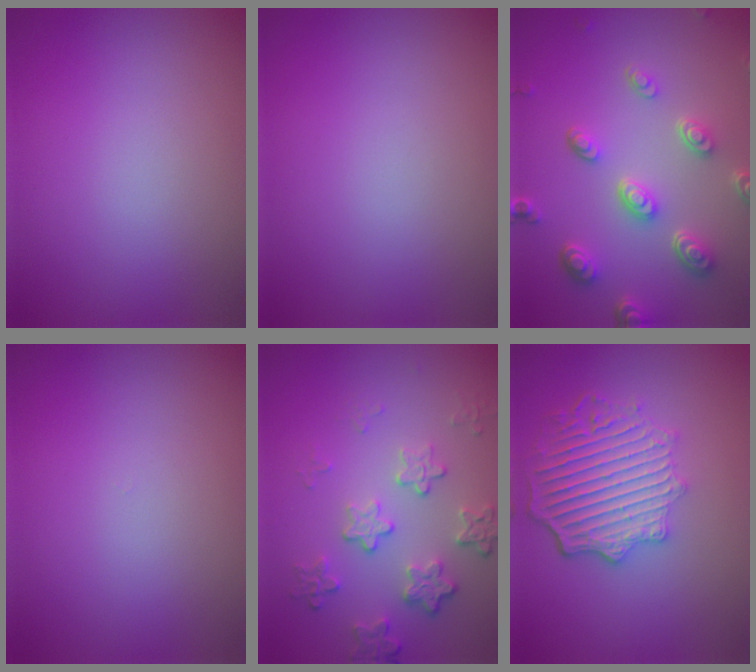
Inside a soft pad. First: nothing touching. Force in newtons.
{"total": 0.0}
{"total": 5.1, "press": 3.8, "slide": 3.3}
{"total": 0.0}
{"total": 4.1, "press": 3.1, "slide": 2.6}
{"total": 5.9, "press": 4.6, "slide": 3.7}